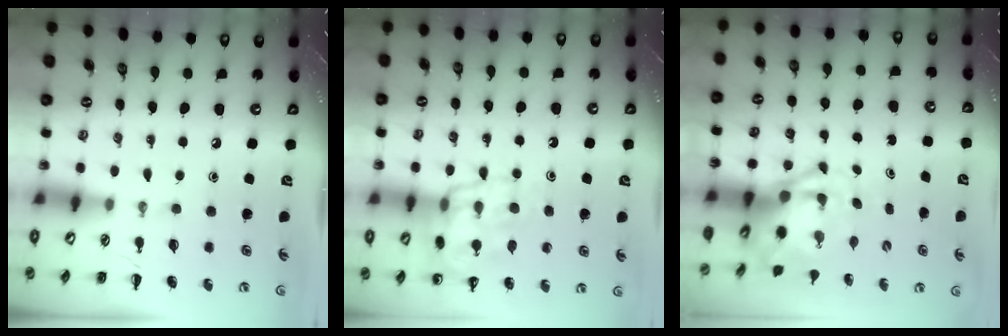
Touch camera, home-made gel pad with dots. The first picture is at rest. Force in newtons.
{"total": 16.7, "press": 16.5, "slide": 2.8}
{"total": 4.5, "press": 4.3, "slide": 1.2}